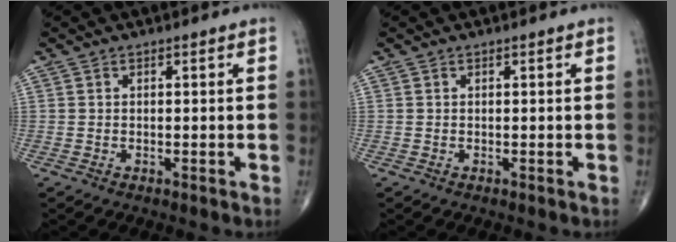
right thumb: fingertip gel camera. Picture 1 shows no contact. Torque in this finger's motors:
{"motor_torque": [0.00, 0.00, -0.01, 0.01, 0.00]}